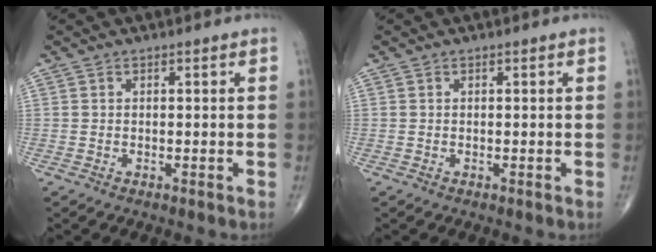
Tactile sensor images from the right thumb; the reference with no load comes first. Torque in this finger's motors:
{"motor_torque": [-0.03, 0.12, 0.00, 0.00, 0.00]}